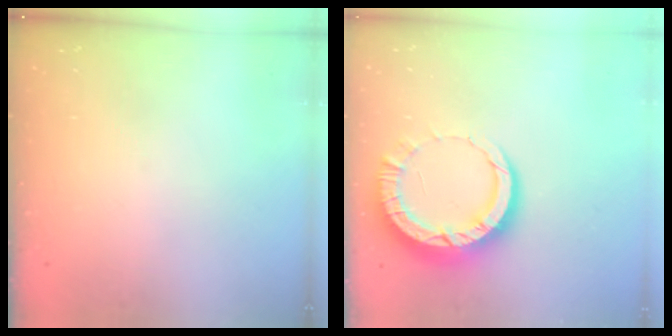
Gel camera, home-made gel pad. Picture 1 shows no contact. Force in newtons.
{"total": 10.4, "press": 10.4, "slide": 1.0}